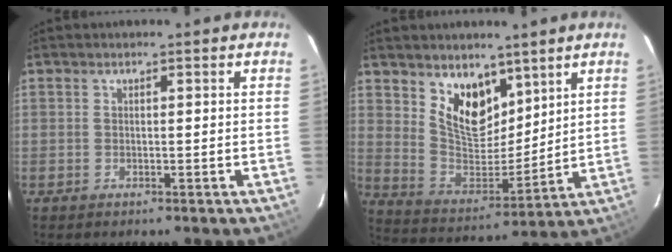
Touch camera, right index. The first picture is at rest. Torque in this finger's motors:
{"motor_torque": [0.19, 0.29, 0.09, 0.04]}